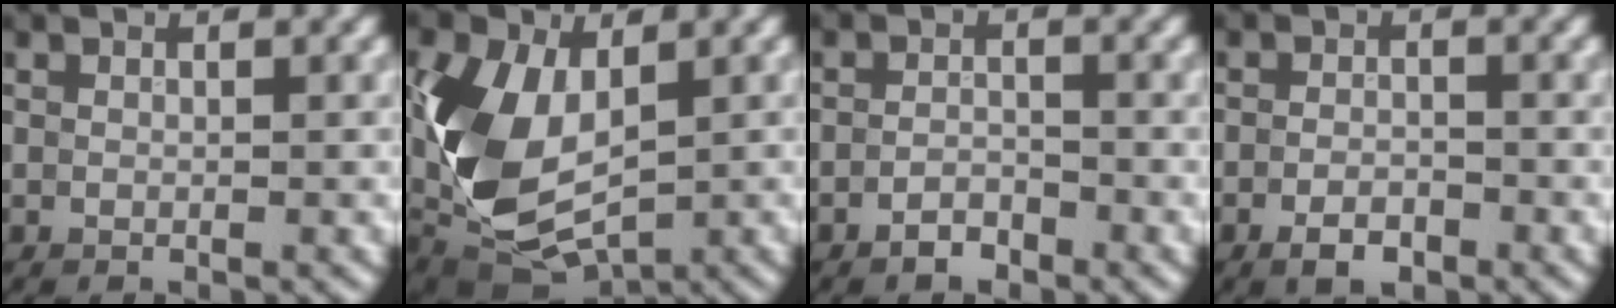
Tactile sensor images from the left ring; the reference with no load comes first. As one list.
[{"total": 10.2, "force": [0.7, 6.2, 8.0], "torque": [-0.195, -0.013, 0.013]}, {"total": 1.6, "force": [-1.2, 0.7, 0.7], "torque": [-0.011, 0.004, -0.025]}, {"total": 2.2, "force": [-1.3, 1.1, 1.5], "torque": [-0.024, 0.001, -0.025]}]